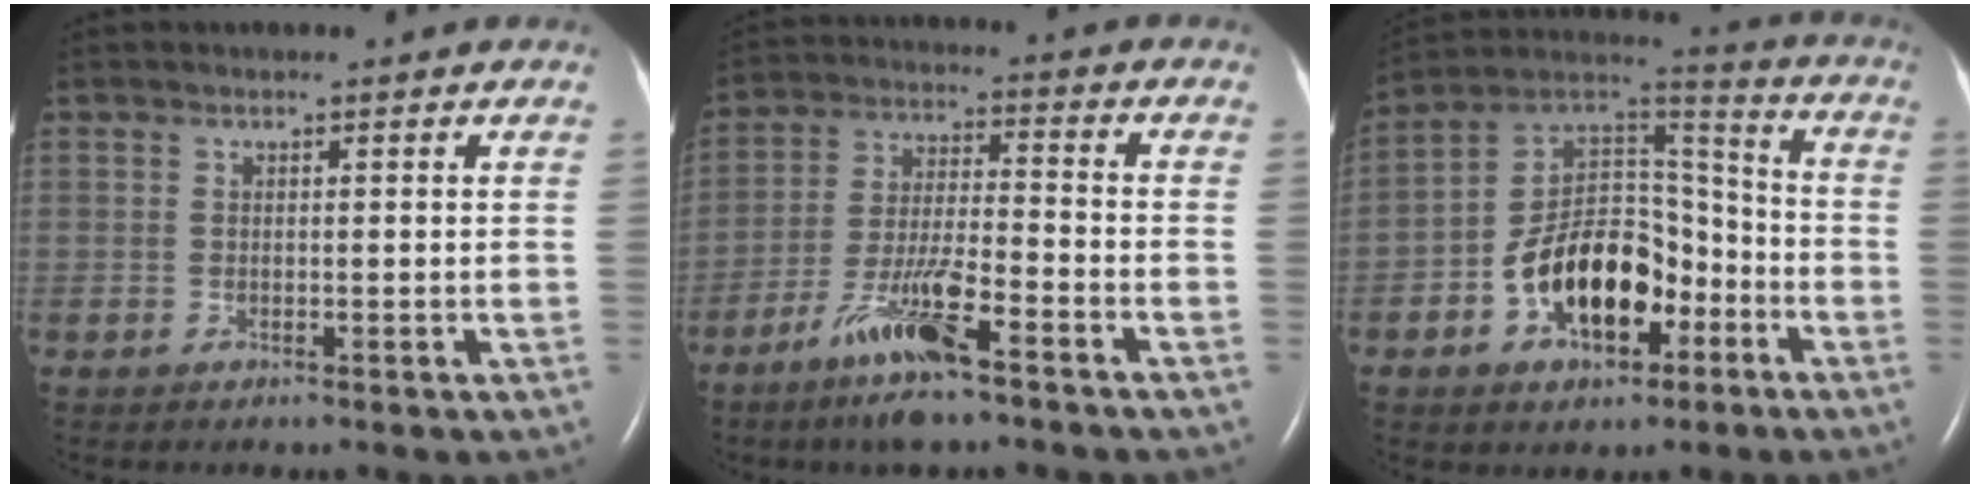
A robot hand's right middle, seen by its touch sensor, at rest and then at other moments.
{"total": 11.3, "force": [-7.1, 1.2, 8.7], "torque": [-0.173, -0.021, -0.131]}
{"total": 15.1, "force": [-6.1, 8.3, 11.0], "torque": [-0.208, 0.030, -0.100]}